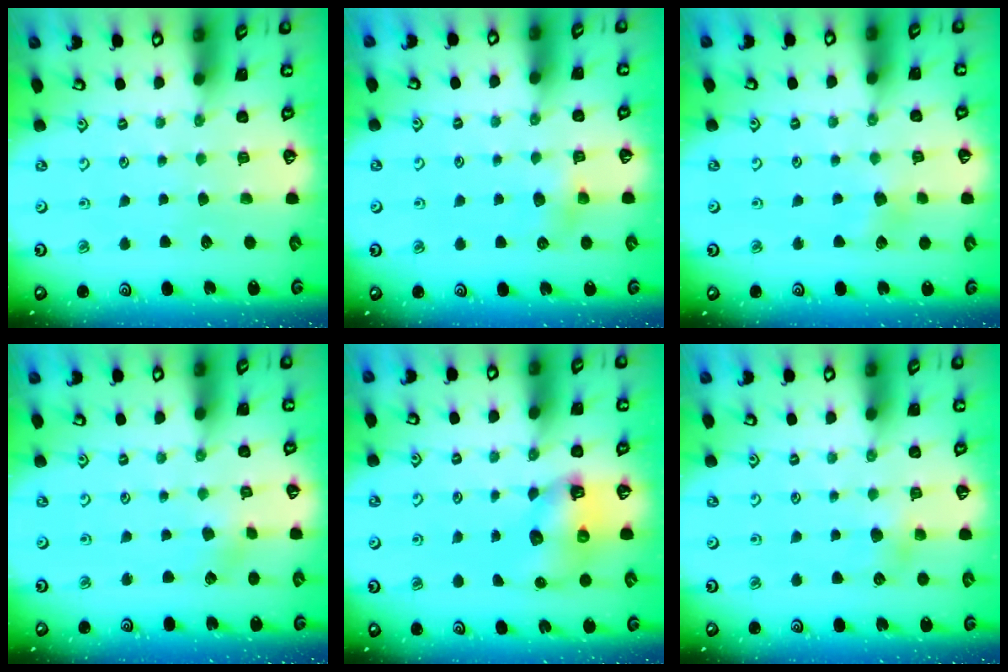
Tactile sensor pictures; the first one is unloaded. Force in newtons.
{"total": 4.4, "press": 4.3, "slide": 0.3}
{"total": 5.8, "press": 5.8, "slide": 0.6}
{"total": 1.8, "press": 1.7, "slide": 0.6}
{"total": 8.3, "press": 8.3, "slide": 1.0}
{"total": 4.8, "press": 4.8, "slide": 0.3}